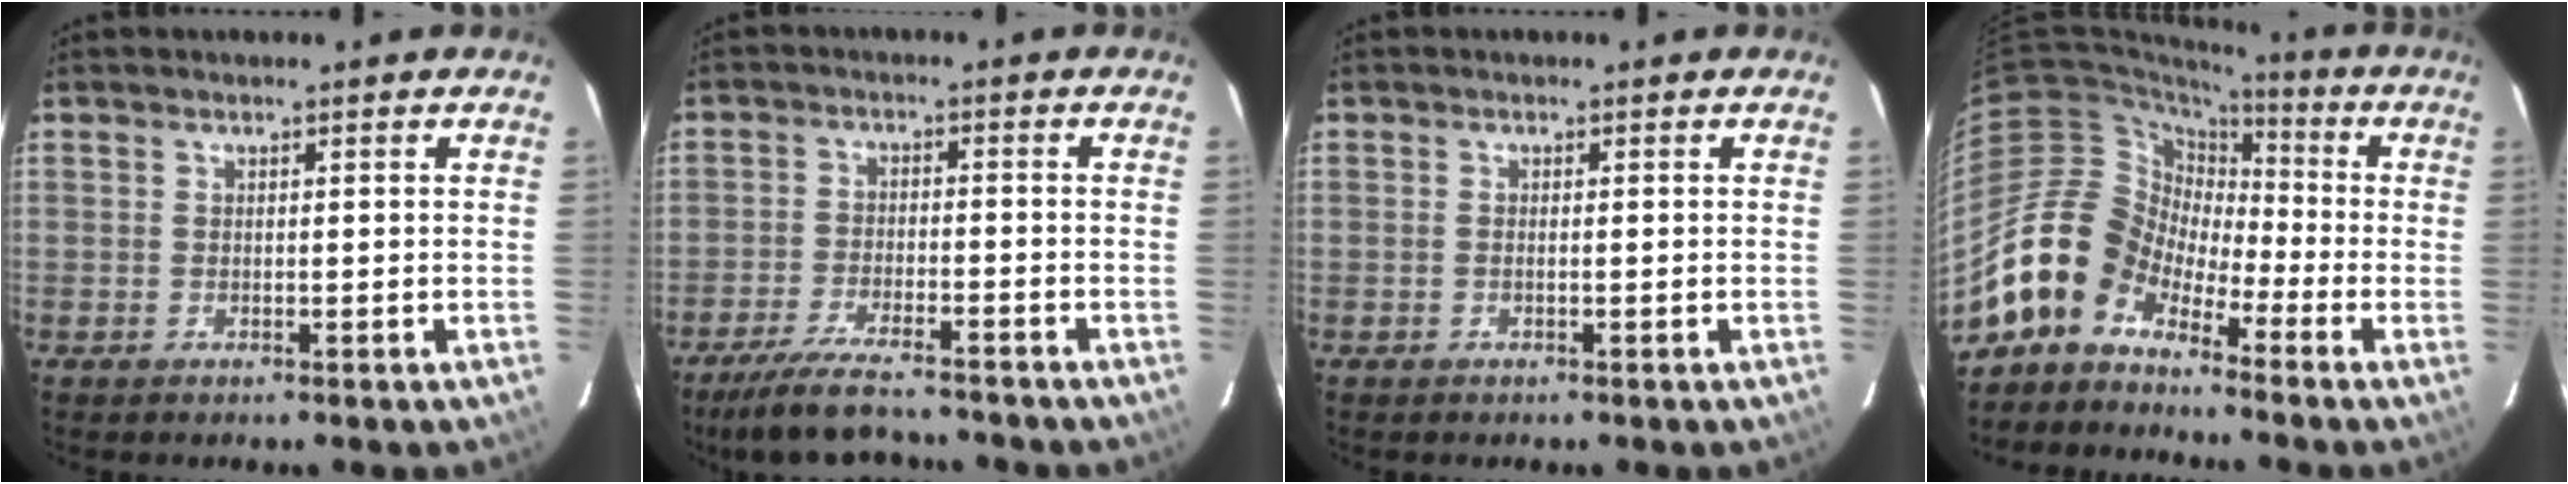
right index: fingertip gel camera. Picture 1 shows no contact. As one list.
[{"total": 11.9, "force": [-10.3, 2.5, 5.4], "torque": [-0.127, -0.019, -0.172]}, {"total": 0.5, "force": [-0.2, -0.1, 0.5], "torque": [-0.010, 0.001, -0.004]}, {"total": 12.0, "force": [-8.4, 7.7, 3.6], "torque": [-0.072, 0.031, -0.174]}]